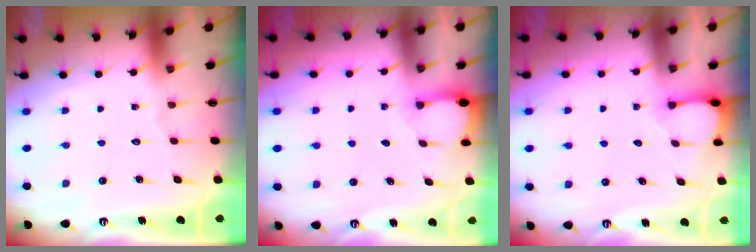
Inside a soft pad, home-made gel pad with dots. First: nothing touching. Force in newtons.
{"total": 2.1, "press": 2.1, "slide": 0.3}
{"total": 1.8, "press": 1.8, "slide": 0.1}